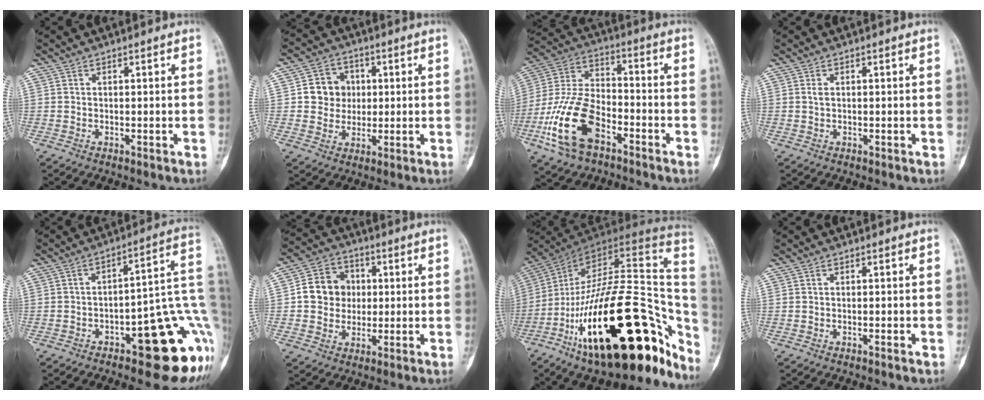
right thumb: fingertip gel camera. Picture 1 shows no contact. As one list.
[{"total": 7.7, "force": [0.9, 7.1, 3.0], "torque": [-0.010, 0.004, 0.011]}, {"total": 17.6, "force": [-7.9, 9.5, 12.5], "torque": [-0.254, 0.042, -0.153]}, {"total": 0.9, "force": [0.2, 0.6, 0.7], "torque": [-0.014, 0.004, 0.004]}, {"total": 19.4, "force": [-6.4, 7.1, 16.9], "torque": [-0.147, 0.042, -0.071]}, {"total": 10.0, "force": [0.5, 8.9, 4.5], "torque": [-0.046, 0.014, 0.002]}, {"total": 38.4, "force": [-15.6, 15.5, 31.5], "torque": [-0.387, 0.072, -0.242]}, {"total": 0.7, "force": [-0.4, -0.1, 0.6], "torque": [-0.016, 0.003, -0.003]}]